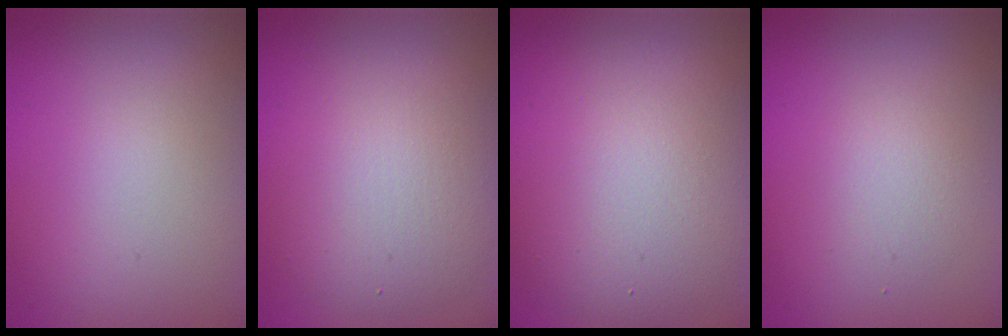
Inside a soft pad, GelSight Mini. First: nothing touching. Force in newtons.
{"total": 5.5, "press": 5.5, "slide": 0.4}
{"total": 9.1, "press": 9.0, "slide": 0.7}
{"total": 1.8, "press": 1.8, "slide": 0.1}